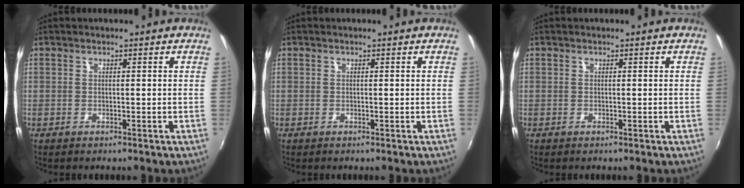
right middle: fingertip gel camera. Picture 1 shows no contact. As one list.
[{"total": 0.0}, {"total": 0.0}]